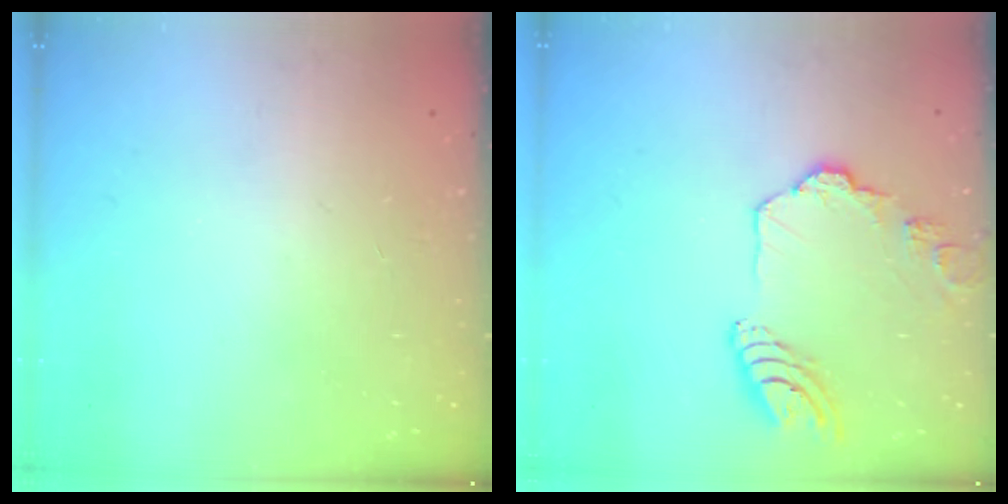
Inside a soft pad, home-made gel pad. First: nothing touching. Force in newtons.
{"total": 14.2, "press": 14.1, "slide": 1.6}